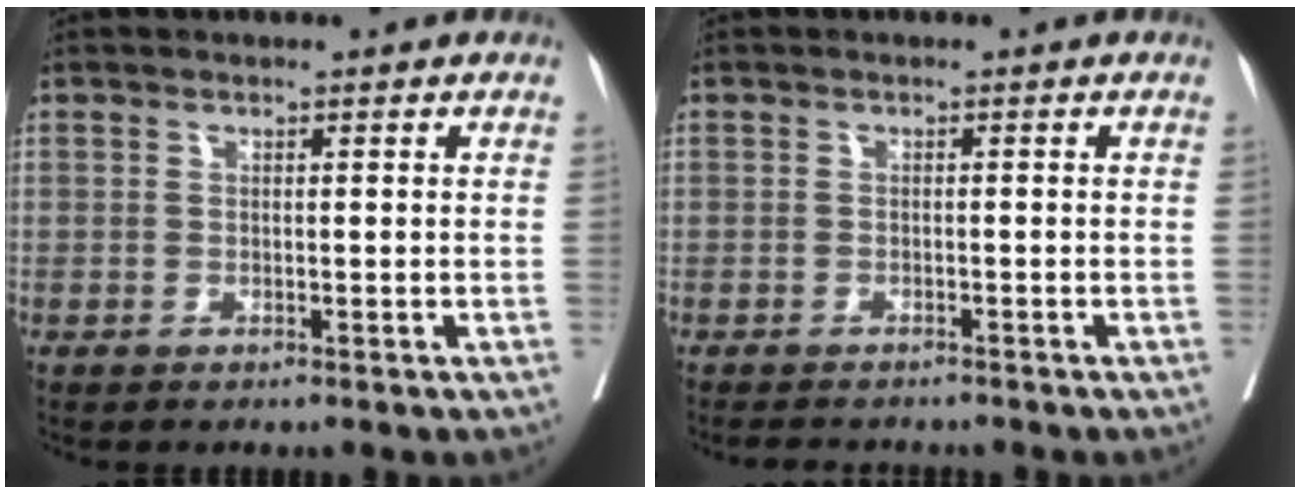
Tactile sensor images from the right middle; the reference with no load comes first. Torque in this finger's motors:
{"motor_torque": [0.21, -0.29, -0.01, -0.01]}